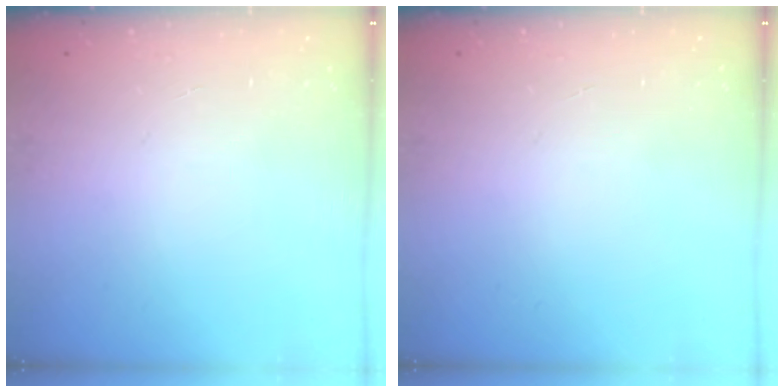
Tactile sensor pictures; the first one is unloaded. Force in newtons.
{"total": 0.0}